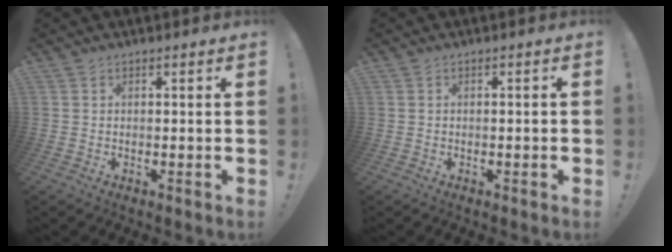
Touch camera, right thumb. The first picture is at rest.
{"total": 0.9, "force": [-0.4, 0.0, 0.7], "torque": [-0.013, 0.001, -0.007]}